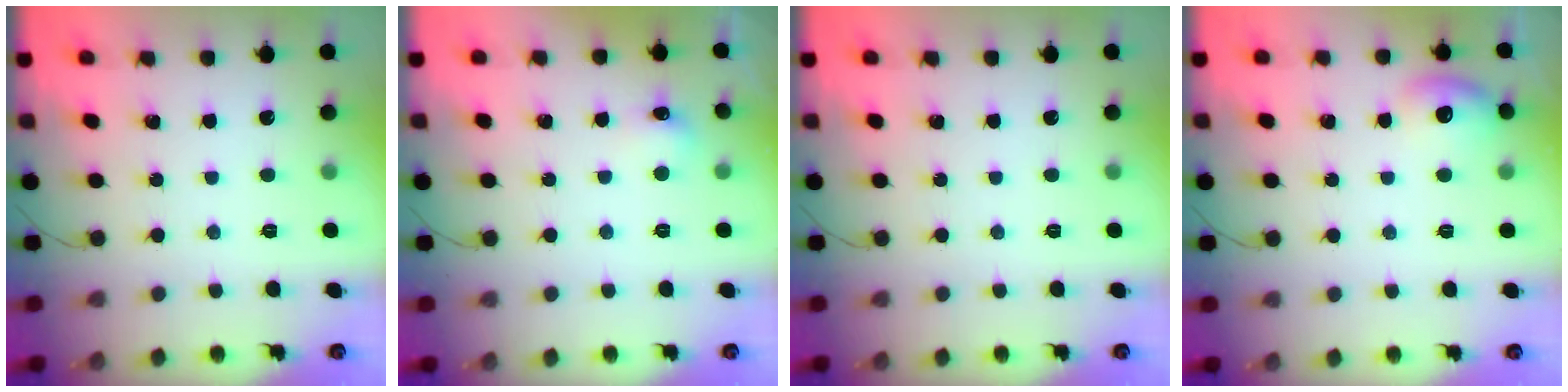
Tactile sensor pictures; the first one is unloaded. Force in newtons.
{"total": 5.9, "press": 5.8, "slide": 1.2}
{"total": 0.0}
{"total": 8.2, "press": 8.1, "slide": 1.4}